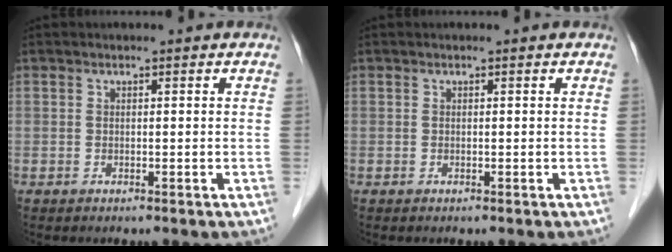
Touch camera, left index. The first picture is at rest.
{"total": 0.0}